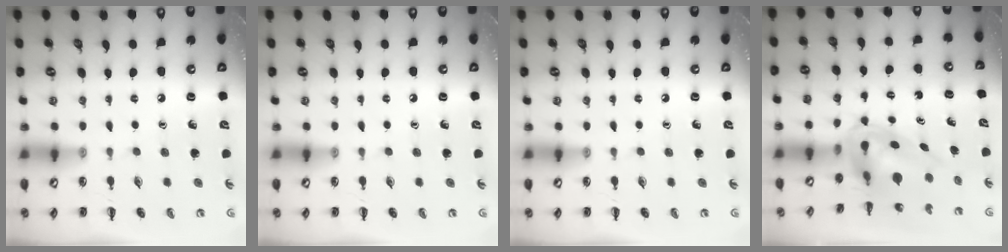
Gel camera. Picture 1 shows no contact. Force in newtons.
{"total": 0.0}
{"total": 0.0}
{"total": 6.4, "press": 6.1, "slide": 1.9}